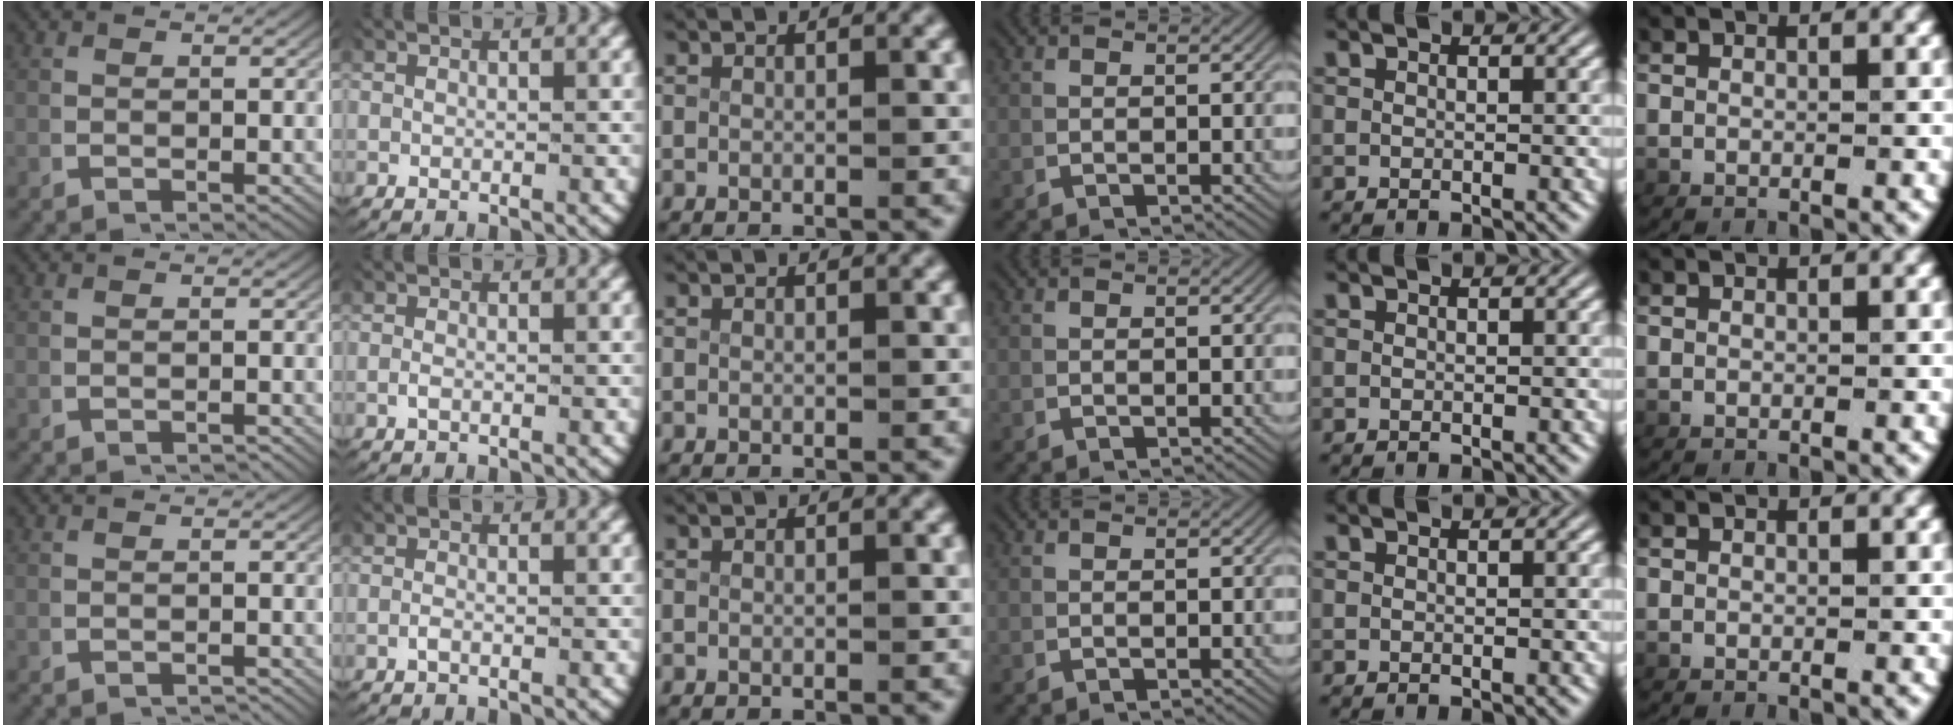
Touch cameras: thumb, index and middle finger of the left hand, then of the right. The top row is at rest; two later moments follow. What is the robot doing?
{"motion": "grasp_and_lifting", "object": "card"}